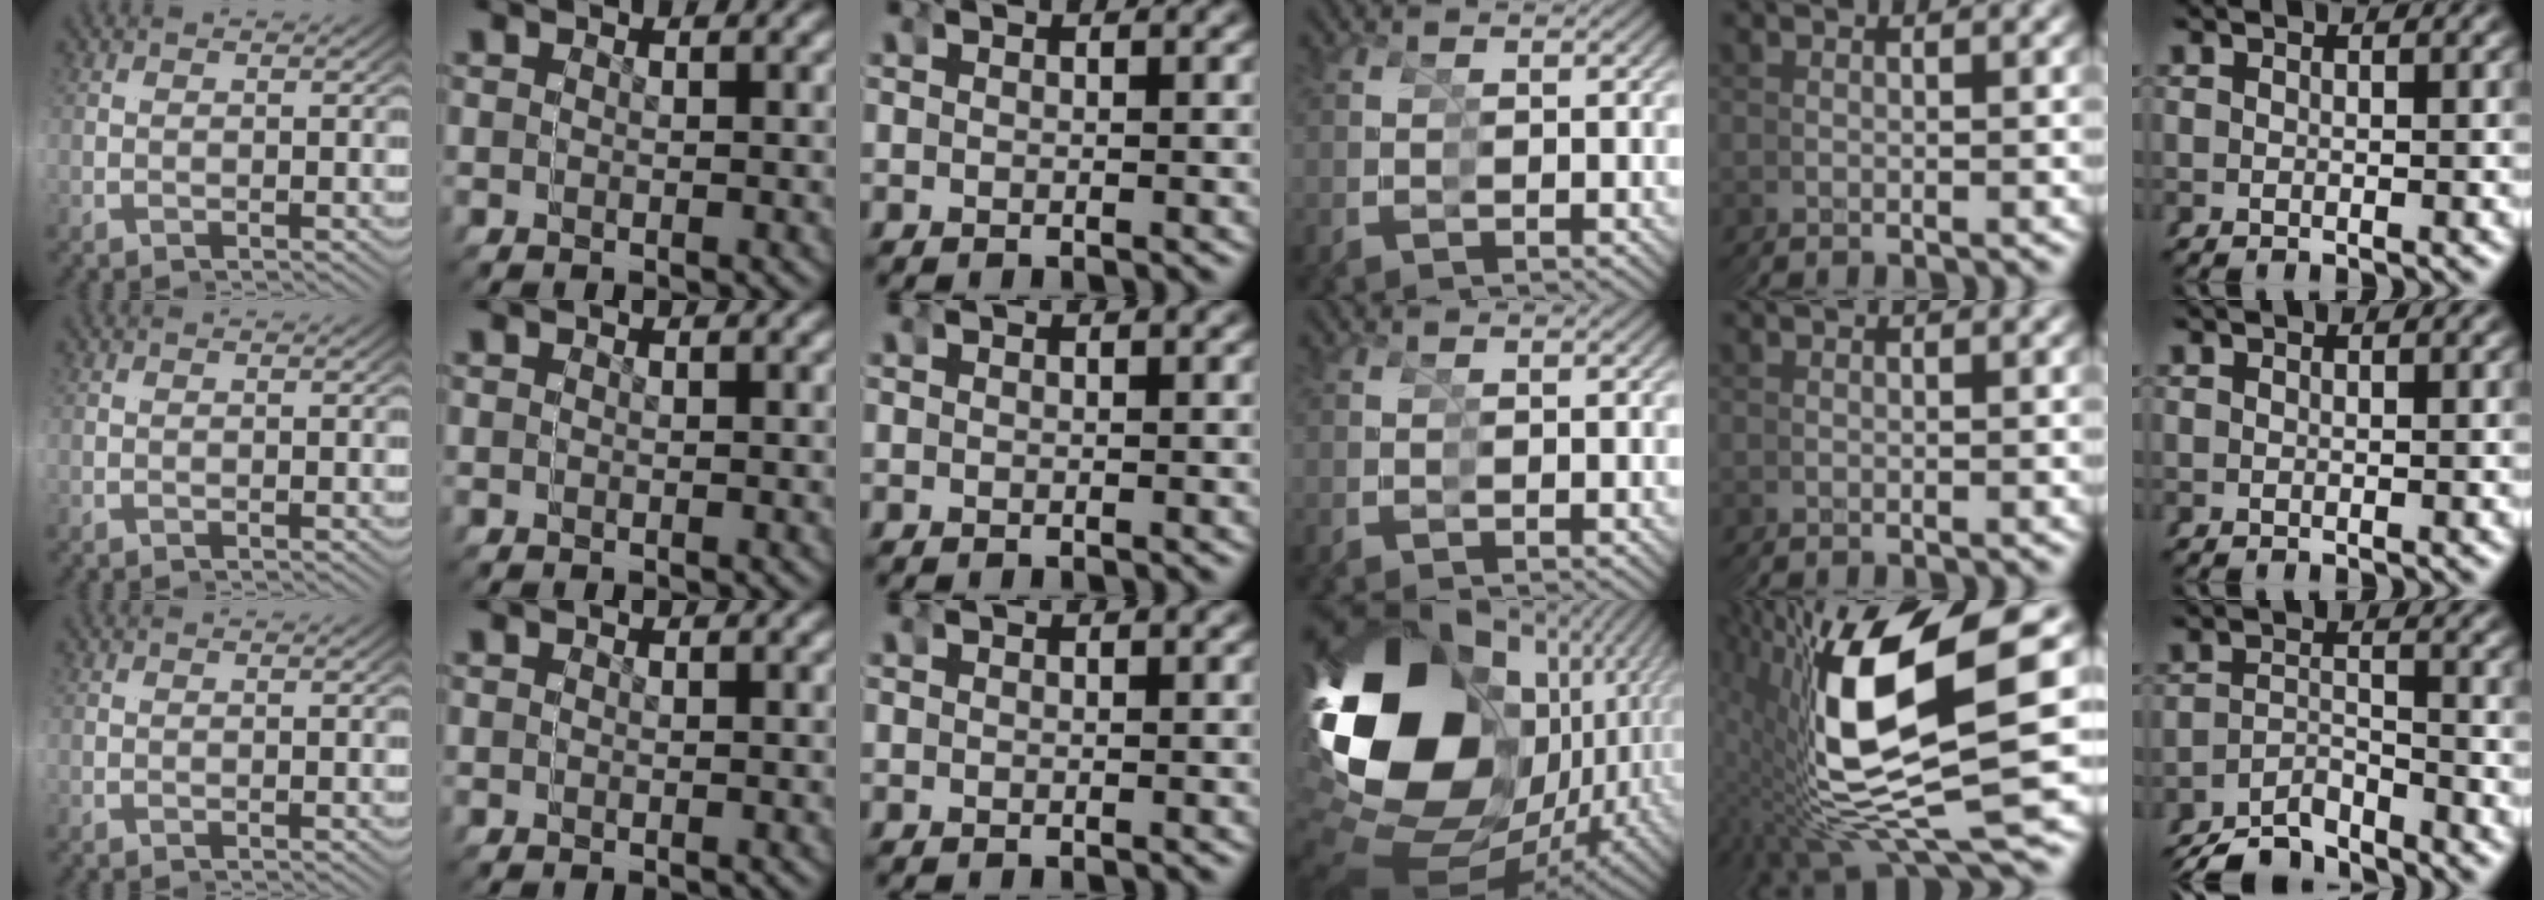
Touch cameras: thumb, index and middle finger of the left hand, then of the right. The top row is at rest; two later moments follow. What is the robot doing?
{"motion": "grasp_and_lifting", "object": "scissors"}